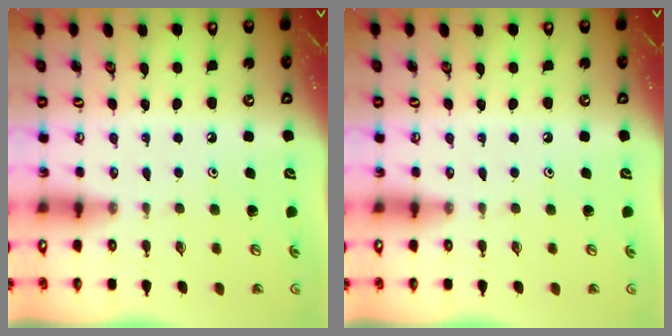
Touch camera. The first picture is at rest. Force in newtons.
{"total": 0.0}